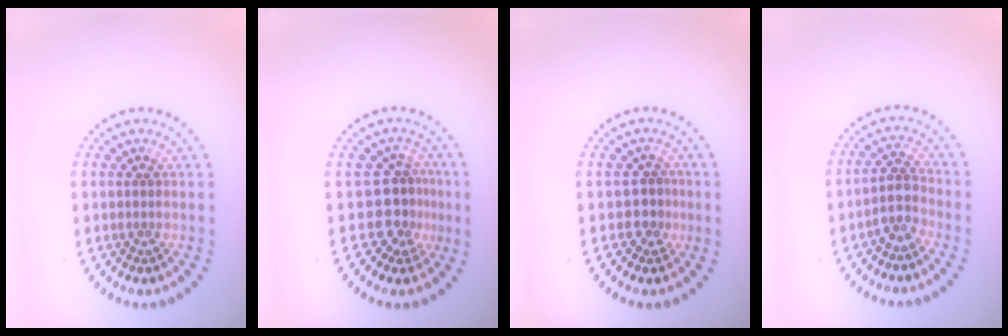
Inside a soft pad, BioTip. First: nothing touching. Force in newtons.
{"total": 3.3, "press": 2.5, "slide": 2.2}
{"total": 1.8, "press": 1.5, "slide": 1.1}
{"total": 2.3, "press": 1.9, "slide": 1.2}